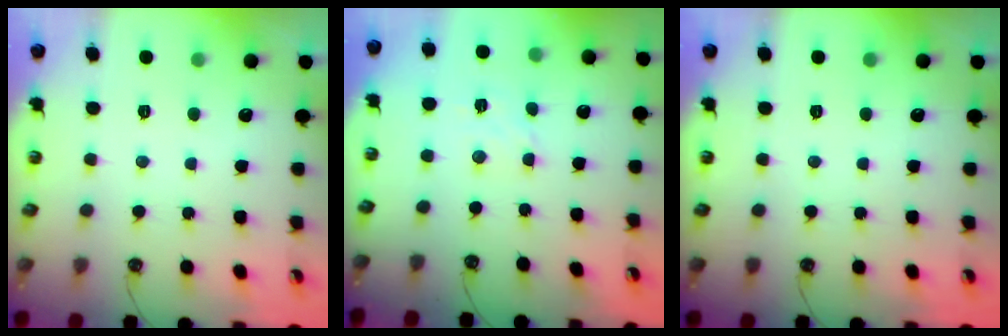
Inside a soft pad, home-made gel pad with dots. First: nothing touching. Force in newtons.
{"total": 2.9, "press": 2.8, "slide": 0.7}
{"total": 0.0}